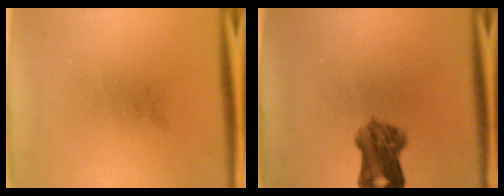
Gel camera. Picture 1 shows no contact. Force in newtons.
{"total": 6.0}